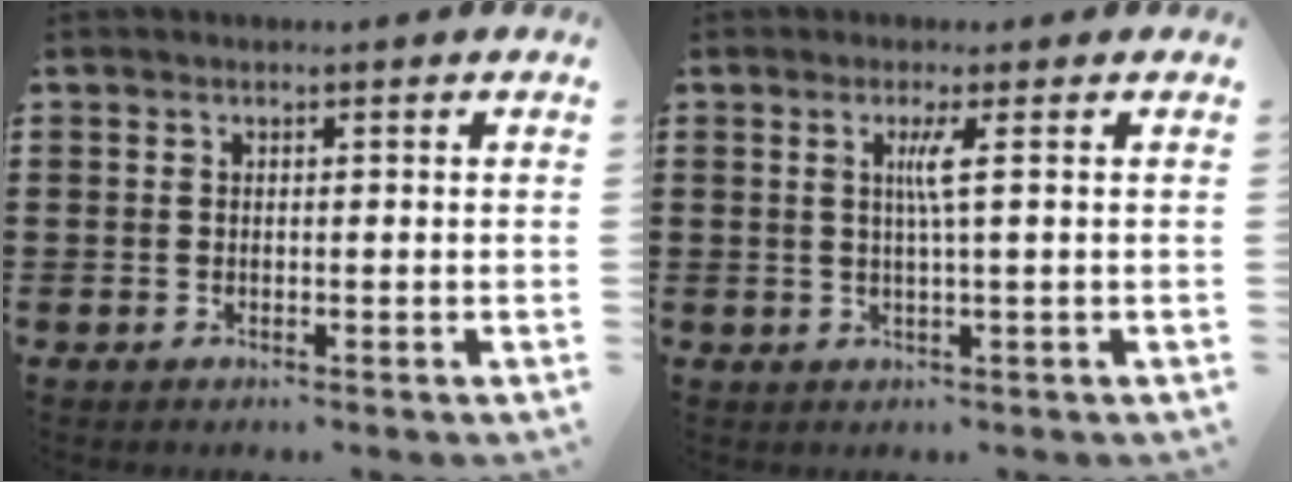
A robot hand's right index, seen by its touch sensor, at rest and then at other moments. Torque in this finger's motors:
{"motor_torque": [0.38, -0.23, 0.06, 0.07]}